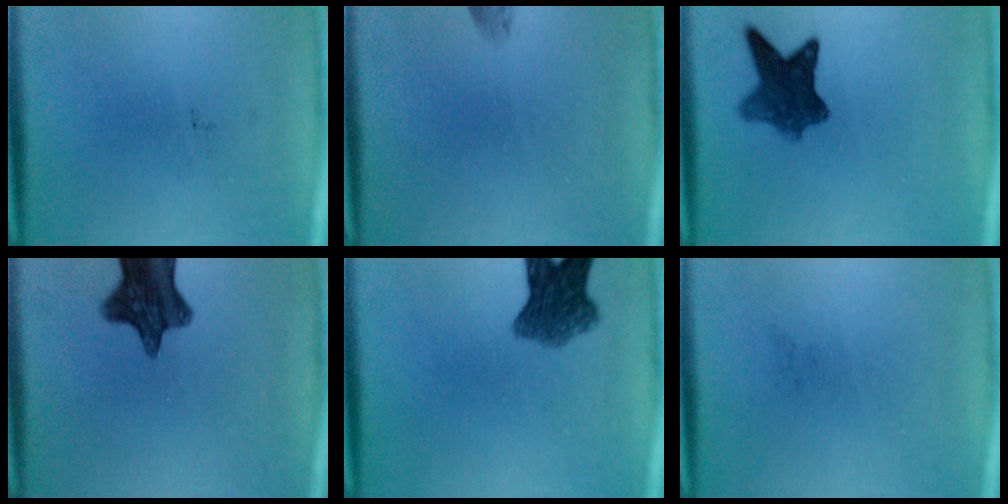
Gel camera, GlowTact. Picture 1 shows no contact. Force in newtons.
{"total": 0.9}
{"total": 7.5}
{"total": 11.2}
{"total": 7.0}
{"total": 0.0}